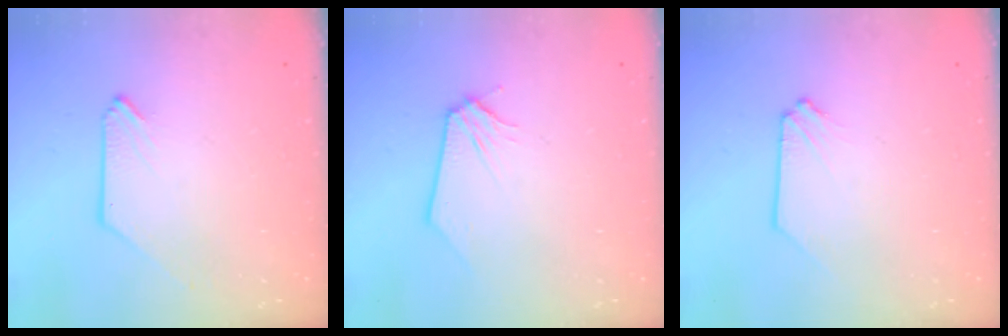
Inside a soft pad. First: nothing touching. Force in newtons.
{"total": 0.0}
{"total": 0.0}